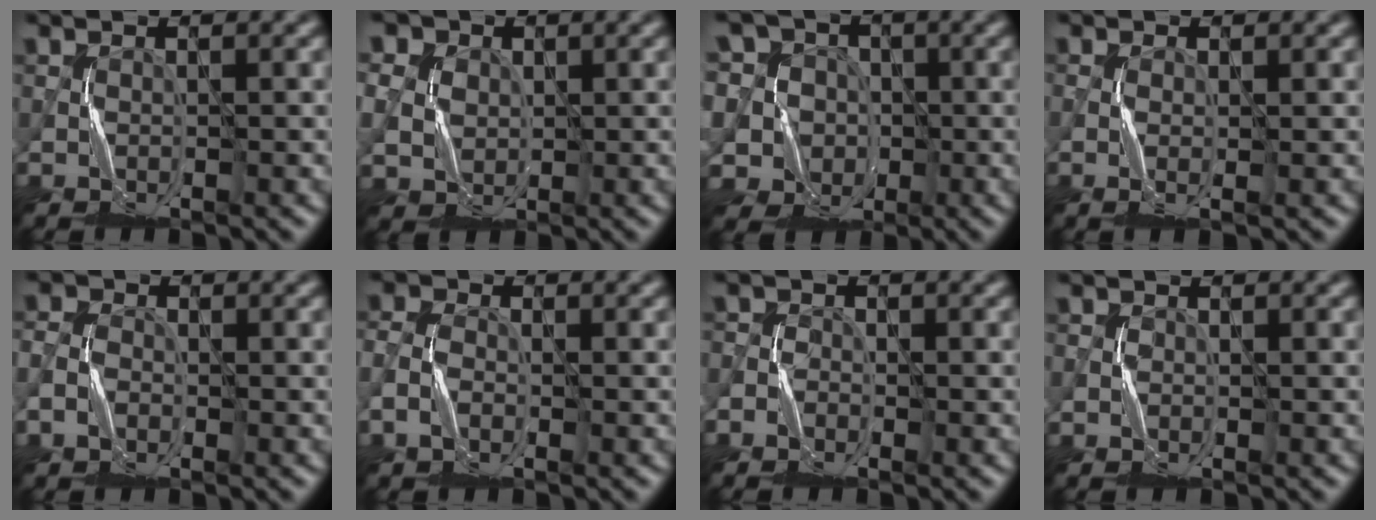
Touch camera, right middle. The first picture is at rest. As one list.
[{"total": 8.0, "force": [3.3, 6.3, 3.6], "torque": [-0.085, 0.029, 0.041]}, {"total": 10.0, "force": [2.9, 8.7, 4.0], "torque": [-0.097, 0.034, 0.017]}, {"total": 1.0, "force": [-0.2, 0.0, 0.9], "torque": [-0.022, 0.001, -0.006]}, {"total": 2.3, "force": [-1.2, 1.7, 1.1], "torque": [-0.024, -0.002, -0.020]}, {"total": 2.4, "force": [-1.2, 1.5, 1.5], "torque": [-0.037, 0.003, -0.029]}, {"total": 2.0, "force": [-1.3, 1.4, 0.4], "torque": [0.004, 0.005, -0.026]}, {"total": 0.6, "force": [-0.3, 0.5, 0.0], "torque": [0.002, 0.001, -0.008]}]